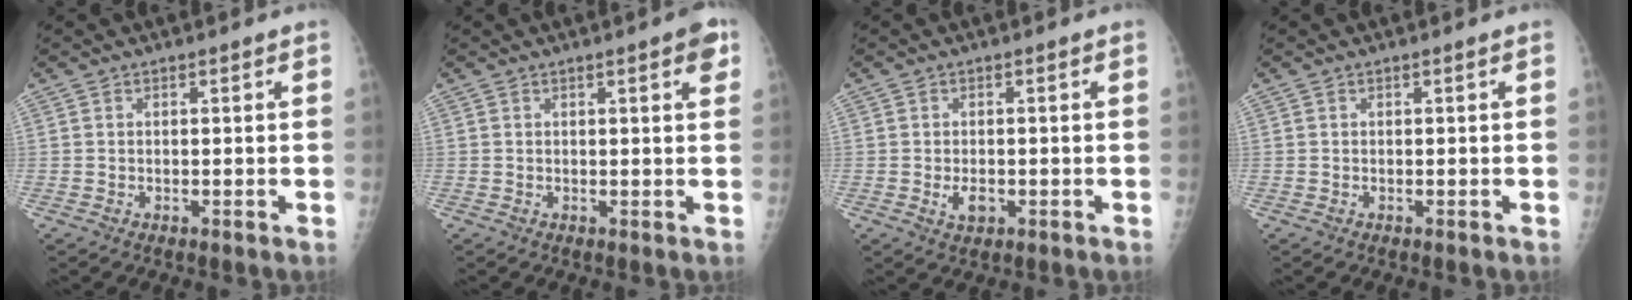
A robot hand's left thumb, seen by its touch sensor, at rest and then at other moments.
{"total": 3.2, "force": [1.6, 0.7, 2.7], "torque": [-0.025, -0.002, 0.017]}
{"total": 2.7, "force": [-0.7, 1.8, 2.0], "torque": [-0.028, 0.000, -0.008]}
{"total": 0.0}